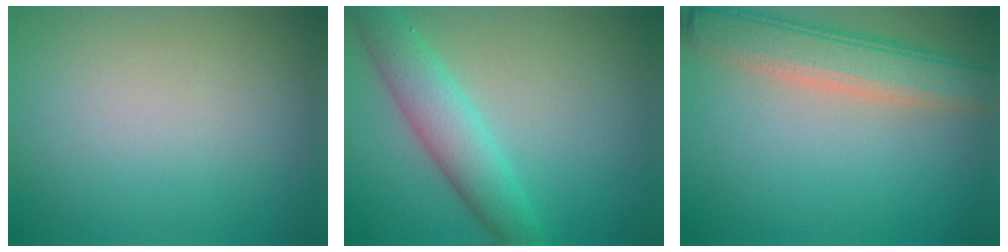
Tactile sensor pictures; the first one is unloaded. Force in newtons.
{"total": 4.8, "press": 4.8, "slide": 0.0}
{"total": 5.6, "press": 5.6, "slide": 0.3}